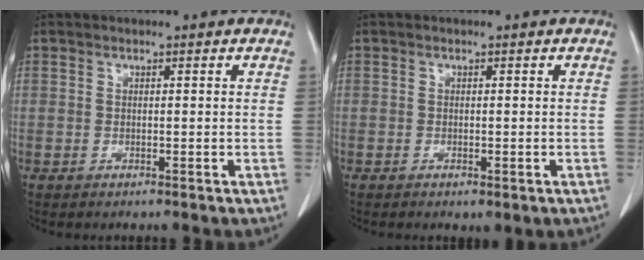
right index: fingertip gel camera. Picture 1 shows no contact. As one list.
[{"total": 1.4, "force": [-0.7, 0.6, 1.1], "torque": [-0.019, -0.004, -0.003]}]